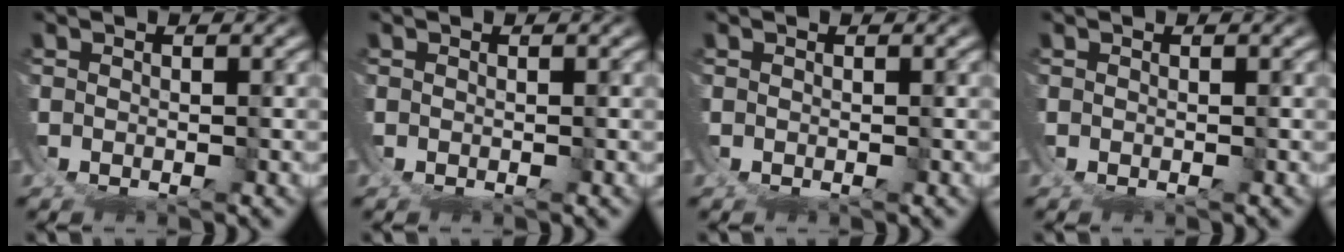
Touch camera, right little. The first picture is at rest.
{"total": 0.0}
{"total": 0.0}
{"total": 0.0}